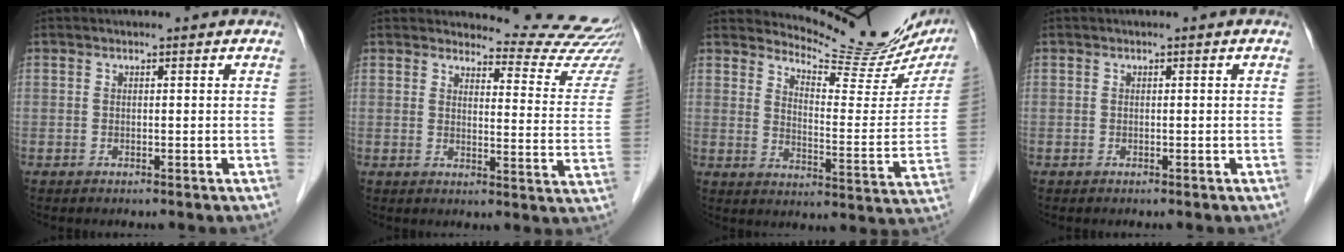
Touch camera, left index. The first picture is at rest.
{"total": 16.5, "force": [16.3, 1.7, 1.5], "torque": [0.007, -0.120, 0.153]}
{"total": 16.2, "force": [15.4, 1.0, 4.9], "torque": [-0.076, -0.082, 0.191]}
{"total": 0.0}